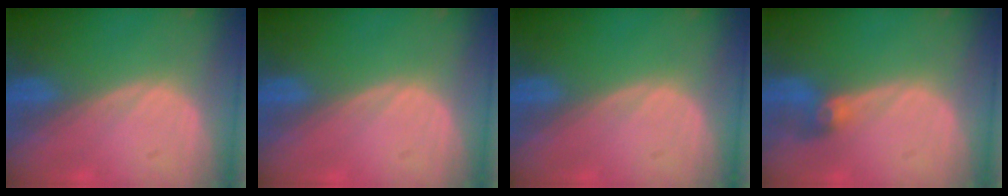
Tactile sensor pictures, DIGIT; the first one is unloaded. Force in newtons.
{"total": 0.0}
{"total": 0.0}
{"total": 2.9, "press": 2.6, "slide": 1.4}